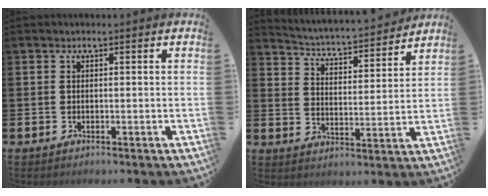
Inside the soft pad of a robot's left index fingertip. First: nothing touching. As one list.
[{"total": 4.5, "force": [4.4, 0.5, 0.7], "torque": [-0.039, -0.045, 0.070]}]